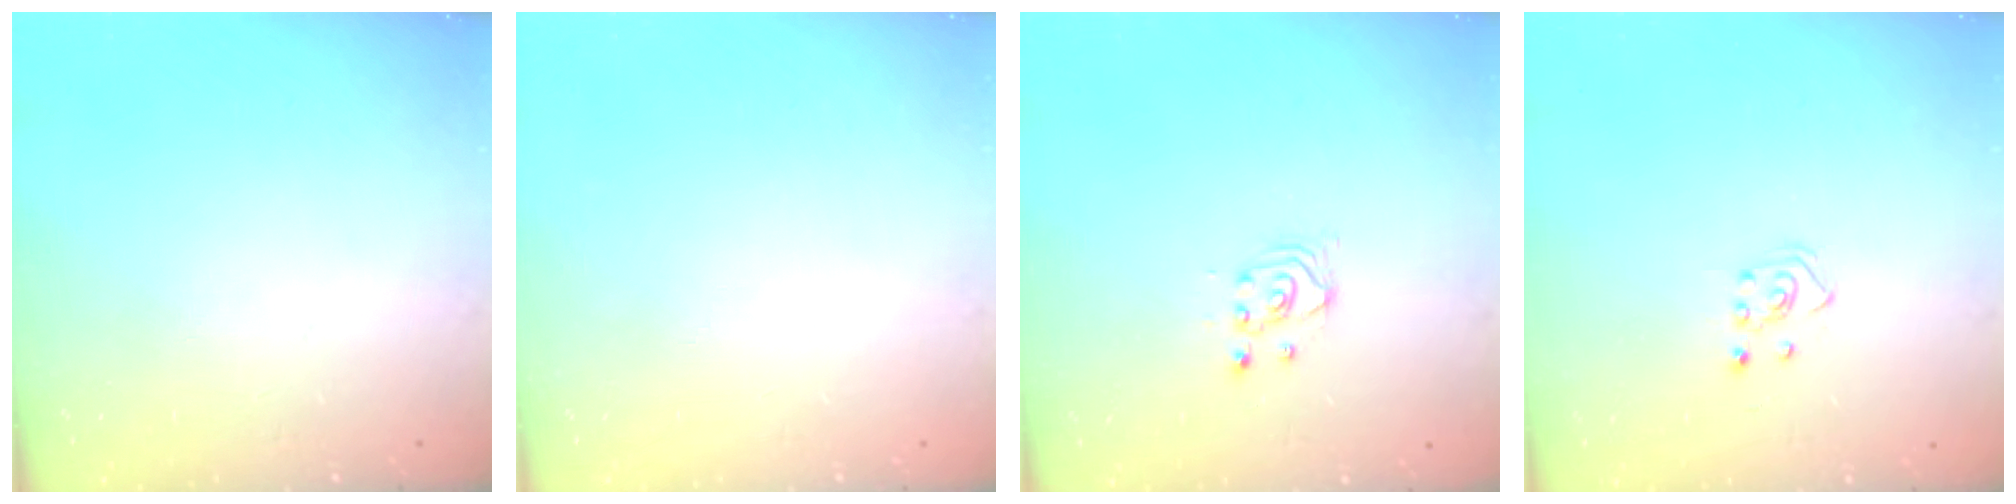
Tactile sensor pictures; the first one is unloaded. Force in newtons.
{"total": 0.0}
{"total": 2.4, "press": 2.3, "slide": 0.2}
{"total": 3.4, "press": 3.4, "slide": 0.6}